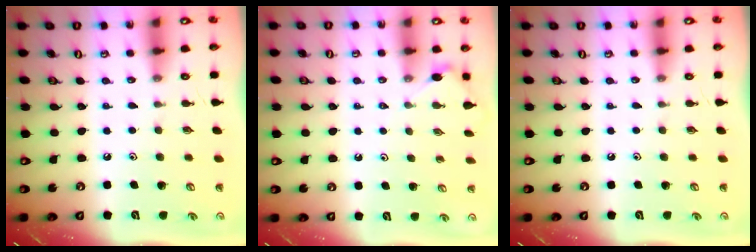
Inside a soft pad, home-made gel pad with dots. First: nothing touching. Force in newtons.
{"total": 2.9, "press": 2.8, "slide": 0.5}
{"total": 0.0}